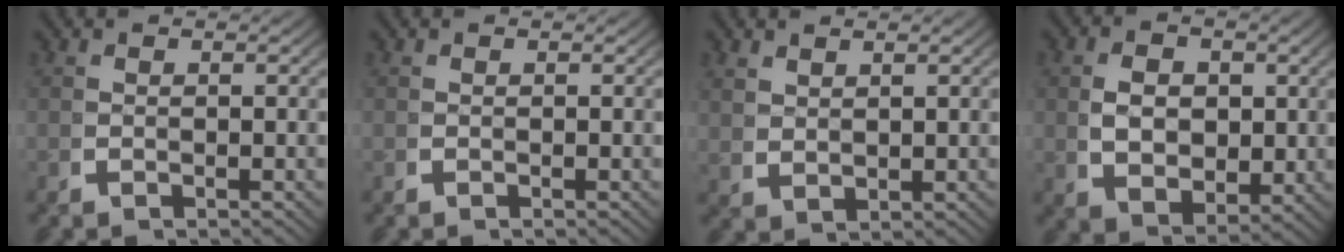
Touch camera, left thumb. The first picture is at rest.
{"total": 0.0}
{"total": 1.7, "force": [1.5, 0.5, 0.6], "torque": [-0.011, 0.001, 0.043]}
{"total": 6.3, "force": [0.4, 4.5, 4.4], "torque": [-0.081, -0.027, 0.023]}